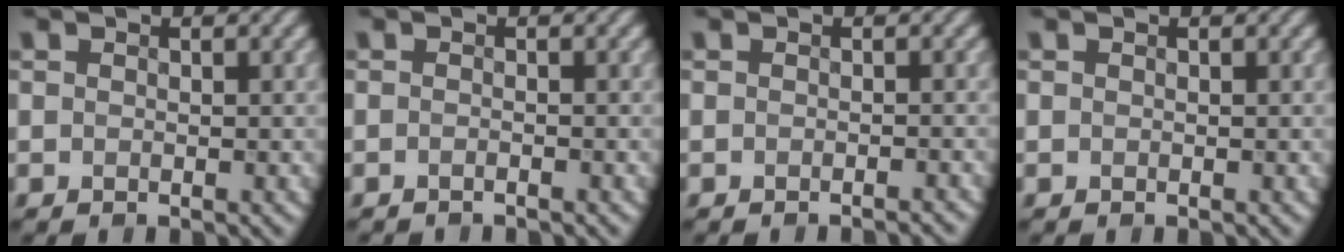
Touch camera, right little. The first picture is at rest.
{"total": 0.8, "force": [-0.8, -0.1, 0.1], "torque": [-0.005, -0.001, -0.014]}
{"total": 1.2, "force": [-1.2, 0.0, 0.2], "torque": [0.001, 0.001, -0.014]}
{"total": 0.0}